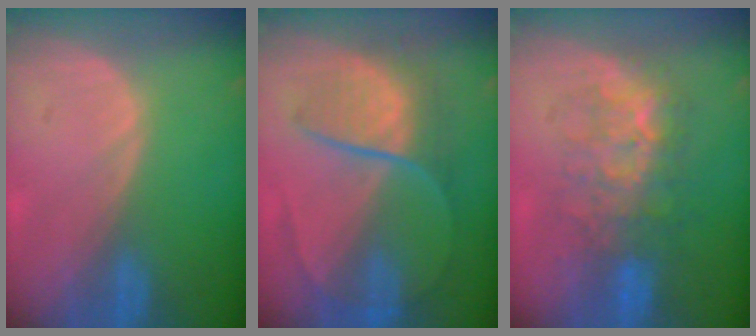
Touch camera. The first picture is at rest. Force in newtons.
{"total": 8.2, "press": 7.3, "slide": 3.7}
{"total": 7.8, "press": 7.7, "slide": 1.5}